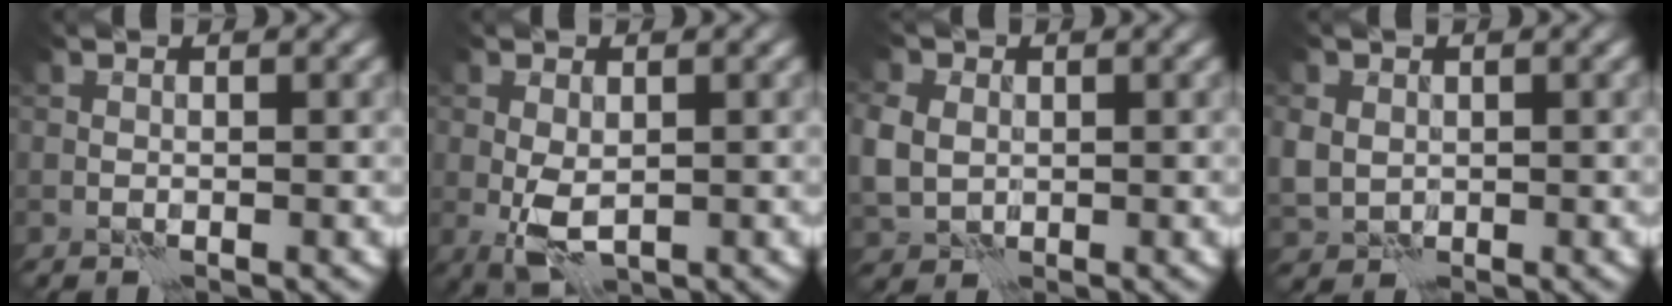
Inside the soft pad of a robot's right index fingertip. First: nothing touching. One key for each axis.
{"total": 3.4, "fx": -0.5, "fy": 1.9, "fz": 2.7, "tx": -0.061, "ty": -0.007, "tz": -0.008}
{"total": 4.1, "fx": 0.5, "fy": 3.6, "fz": 2.0, "tx": -0.065, "ty": 0.011, "tz": 0.013}
{"total": 2.5, "fx": 0.7, "fy": 2.2, "fz": 0.9, "tx": -0.027, "ty": 0.000, "tz": 0.016}